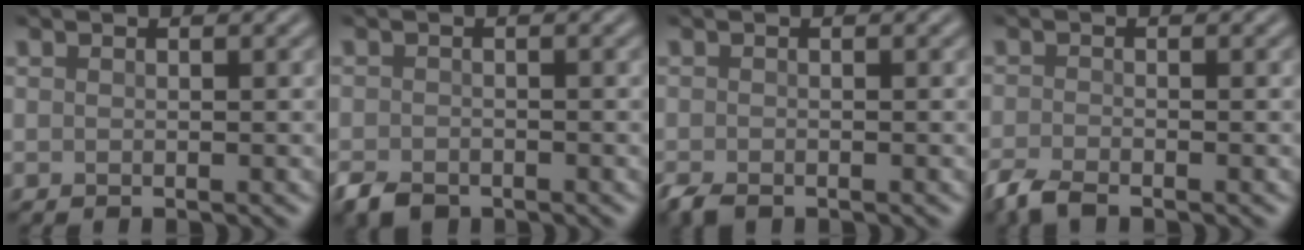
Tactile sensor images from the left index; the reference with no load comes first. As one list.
[{"total": 2.2, "force": [-1.7, 1.2, 0.9], "torque": [-0.018, -0.005, -0.038]}, {"total": 1.7, "force": [-1.3, 0.7, 0.8], "torque": [-0.018, -0.006, -0.029]}, {"total": 2.6, "force": [-2.1, 0.7, 1.4], "torque": [-0.031, -0.007, -0.049]}]